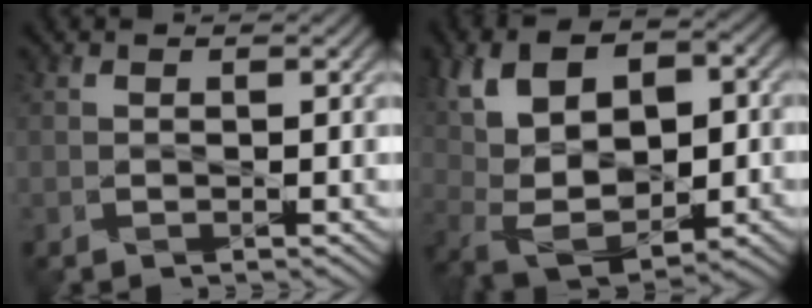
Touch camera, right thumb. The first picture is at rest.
{"total": 12.8, "force": [2.2, 7.6, 10.0], "torque": [-0.204, 0.023, 0.050]}